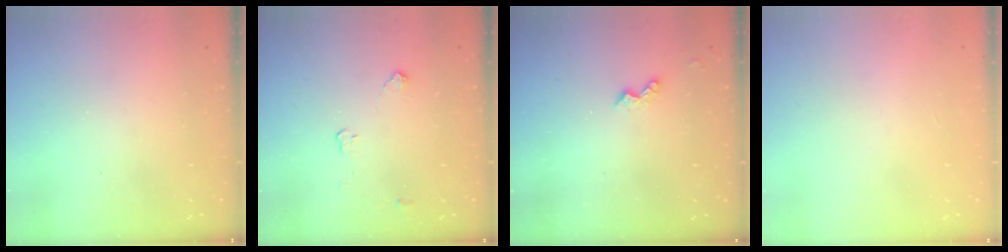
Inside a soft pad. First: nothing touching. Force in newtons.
{"total": 3.7, "press": 3.6, "slide": 0.5}
{"total": 3.6, "press": 3.5, "slide": 0.6}
{"total": 0.0}